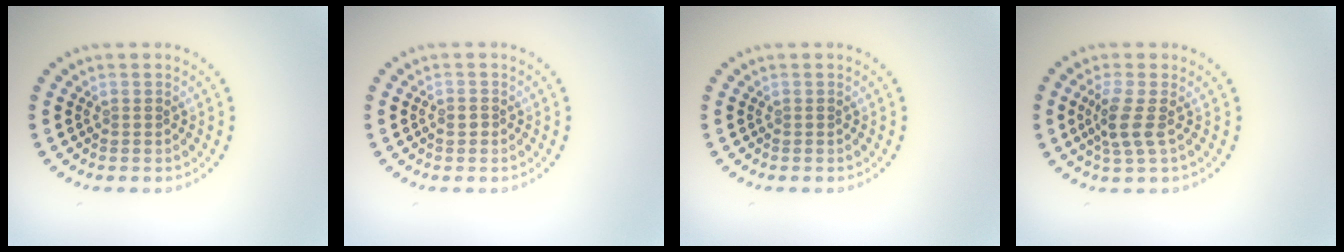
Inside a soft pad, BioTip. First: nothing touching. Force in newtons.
{"total": 0.5, "press": 0.5, "slide": 0.2}
{"total": 0.0}
{"total": 2.5, "press": 2.0, "slide": 1.5}